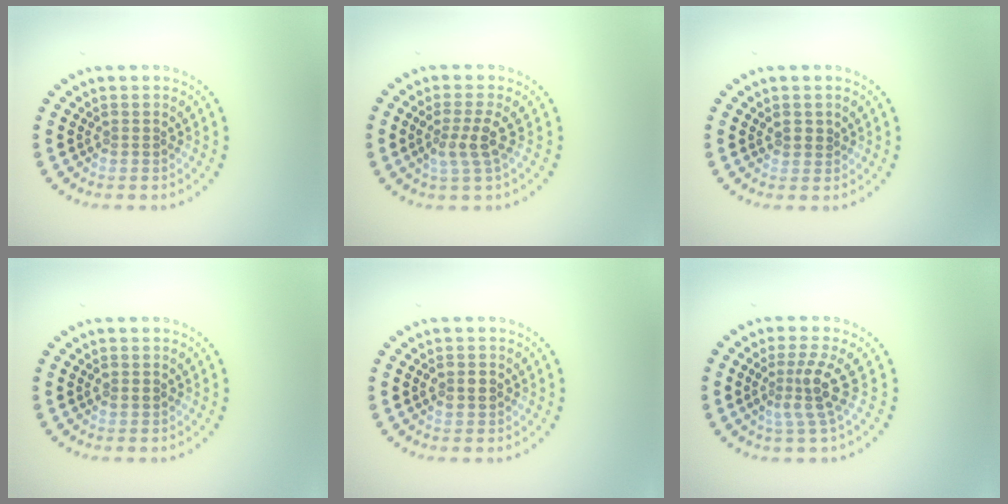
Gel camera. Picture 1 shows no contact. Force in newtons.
{"total": 2.5, "press": 2.1, "slide": 1.4}
{"total": 0.9, "press": 0.7, "slide": 0.5}
{"total": 1.0, "press": 1.0, "slide": 0.0}
{"total": 2.0, "press": 2.0, "slide": 0.1}
{"total": 3.2, "press": 2.2, "slide": 2.3}